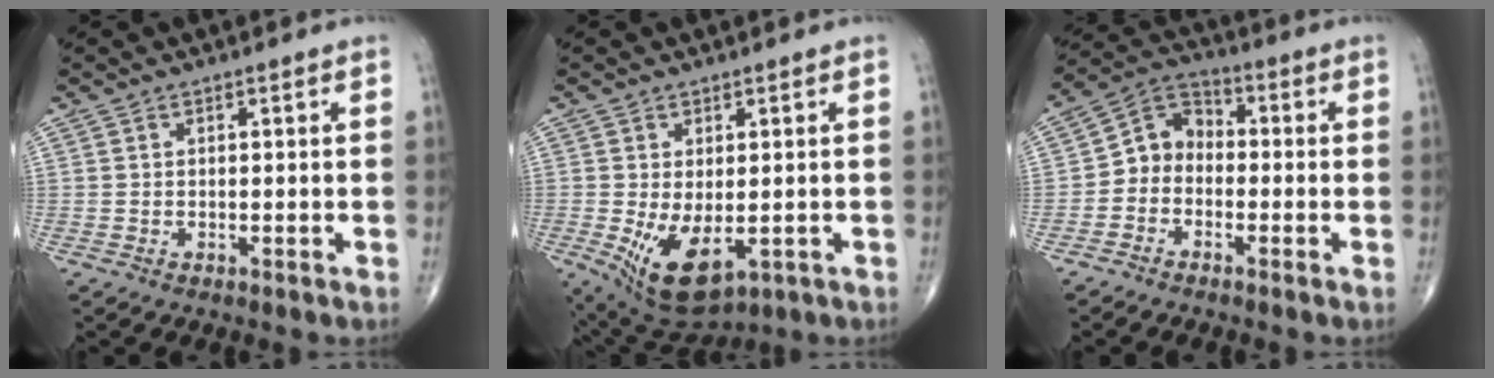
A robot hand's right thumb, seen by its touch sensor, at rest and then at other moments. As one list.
[{"total": 10.1, "force": [-2.1, 5.2, 8.4], "torque": [-0.139, -0.017, -0.015]}, {"total": 6.9, "force": [-1.7, 5.7, 3.5], "torque": [-0.037, 0.034, -0.054]}]